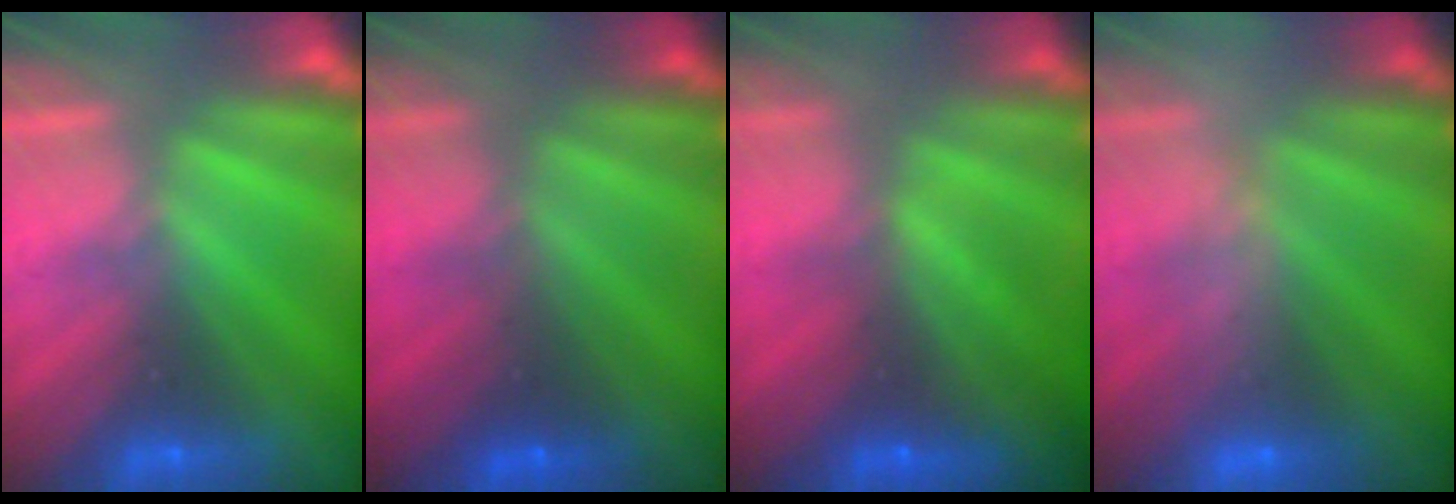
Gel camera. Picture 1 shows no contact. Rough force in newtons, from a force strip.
{"total": 1.9}
{"total": 7.8}
{"total": 2.6}